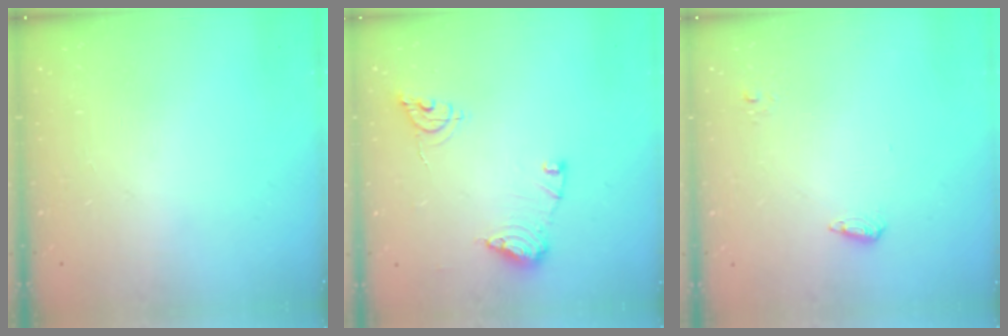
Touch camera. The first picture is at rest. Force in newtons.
{"total": 10.2, "press": 10.2, "slide": 0.6}
{"total": 5.2, "press": 5.1, "slide": 1.0}